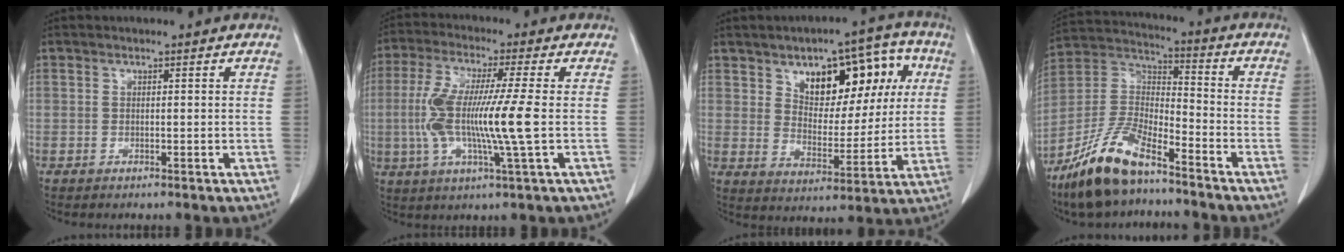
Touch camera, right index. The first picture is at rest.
{"total": 12.4, "force": [-0.9, 0.1, 12.4], "torque": [-0.256, -0.003, -0.023]}
{"total": 13.6, "force": [5.3, 6.9, 10.5], "torque": [-0.132, 0.031, 0.084]}
{"total": 13.7, "force": [-10.0, 3.8, 8.6], "torque": [-0.179, 0.001, -0.189]}